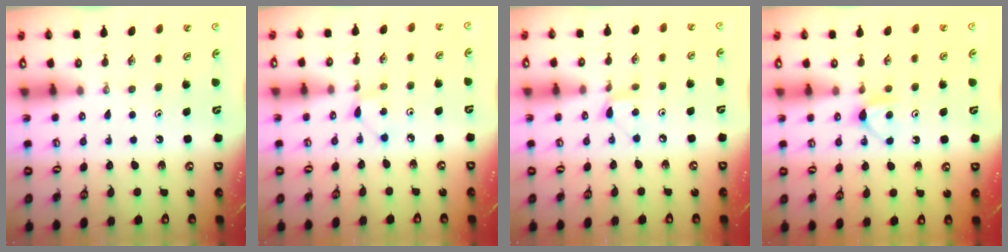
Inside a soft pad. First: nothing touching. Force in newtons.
{"total": 3.8, "press": 3.8, "slide": 0.5}
{"total": 5.9, "press": 5.9, "slide": 0.7}
{"total": 5.3, "press": 5.3, "slide": 0.4}